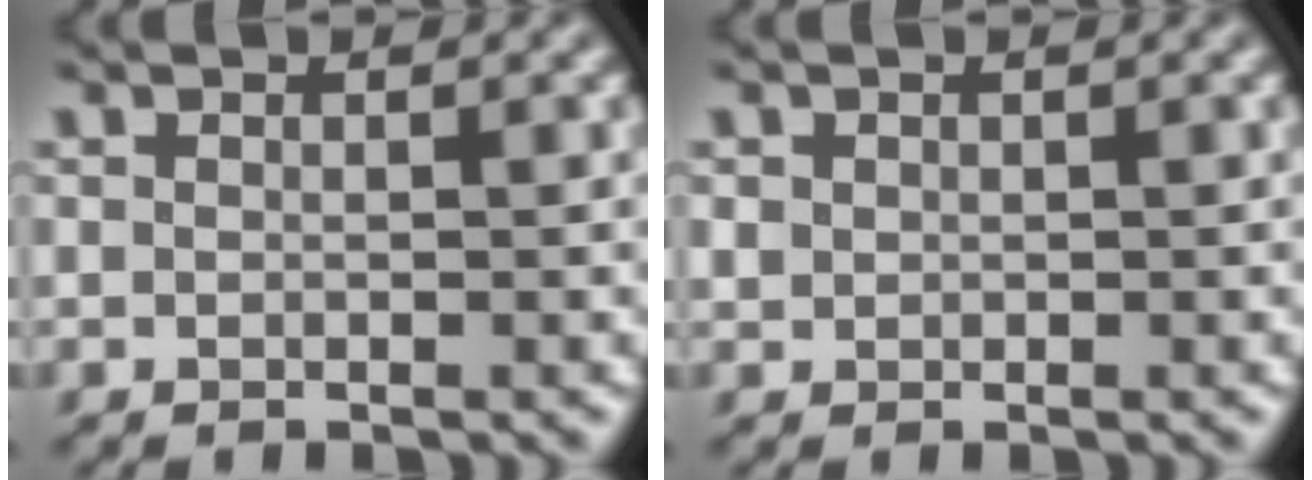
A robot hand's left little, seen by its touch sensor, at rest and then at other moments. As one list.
[{"total": 0.6, "force": [0.1, 0.6, 0.1], "torque": [-0.002, -0.004, 0.004]}]